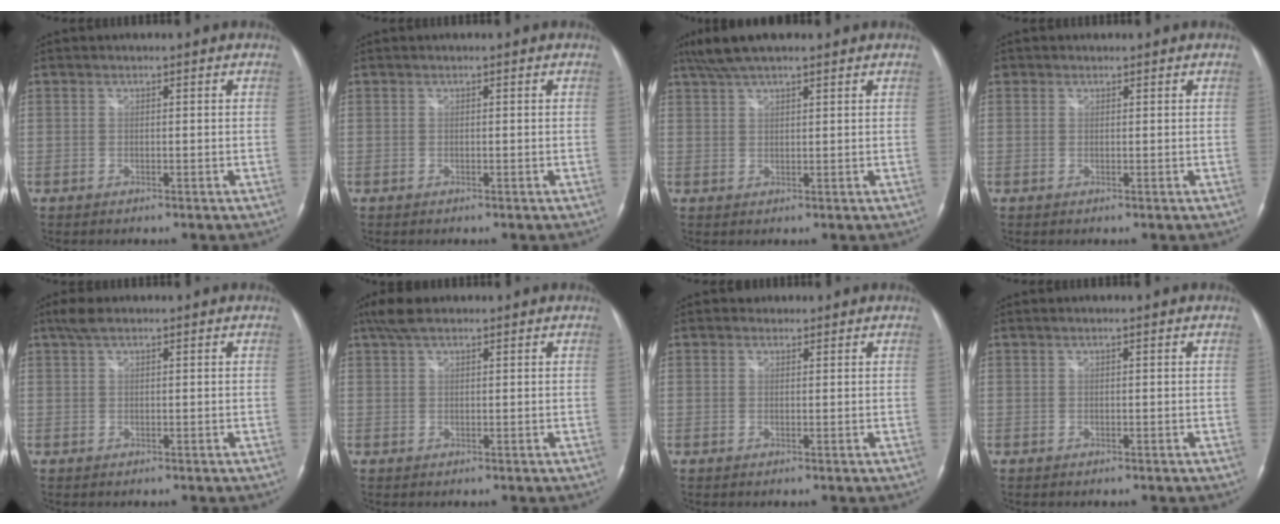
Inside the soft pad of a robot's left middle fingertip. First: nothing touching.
{"total": 0.0}
{"total": 7.6, "force": [5.9, 1.6, 4.5], "torque": [-0.082, 0.034, 0.104]}
{"total": 0.9, "force": [0.5, 0.7, 0.0], "torque": [0.005, 0.004, 0.005]}
{"total": 2.4, "force": [1.7, 0.8, 1.5], "torque": [-0.031, 0.020, 0.033]}
{"total": 3.9, "force": [2.8, 1.5, 2.3], "torque": [-0.050, 0.024, 0.055]}
{"total": 1.1, "force": [0.8, 0.8, -0.1], "torque": [0.004, 0.007, 0.008]}
{"total": 0.0}